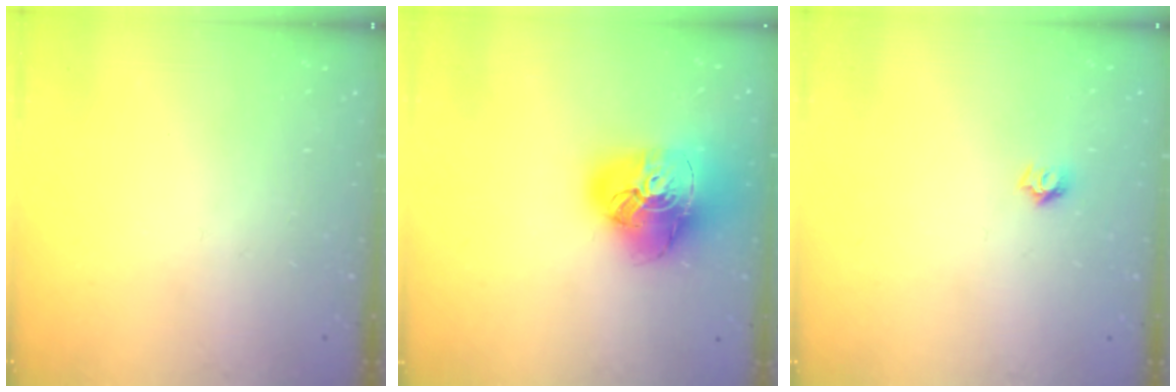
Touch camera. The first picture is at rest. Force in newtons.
{"total": 20.6, "press": 20.5, "slide": 2.1}
{"total": 5.5, "press": 5.5, "slide": 0.5}